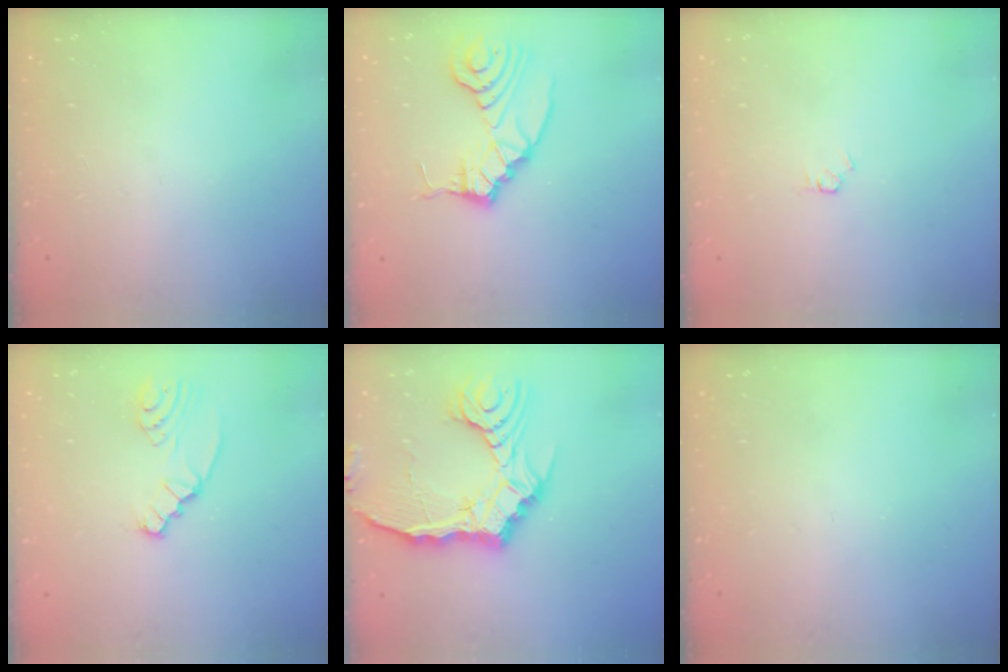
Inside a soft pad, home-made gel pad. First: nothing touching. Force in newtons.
{"total": 9.1, "press": 9.1, "slide": 0.3}
{"total": 1.5, "press": 1.5, "slide": 0.2}
{"total": 2.4, "press": 2.4, "slide": 0.3}
{"total": 18.5, "press": 18.3, "slide": 2.5}
{"total": 0.0}